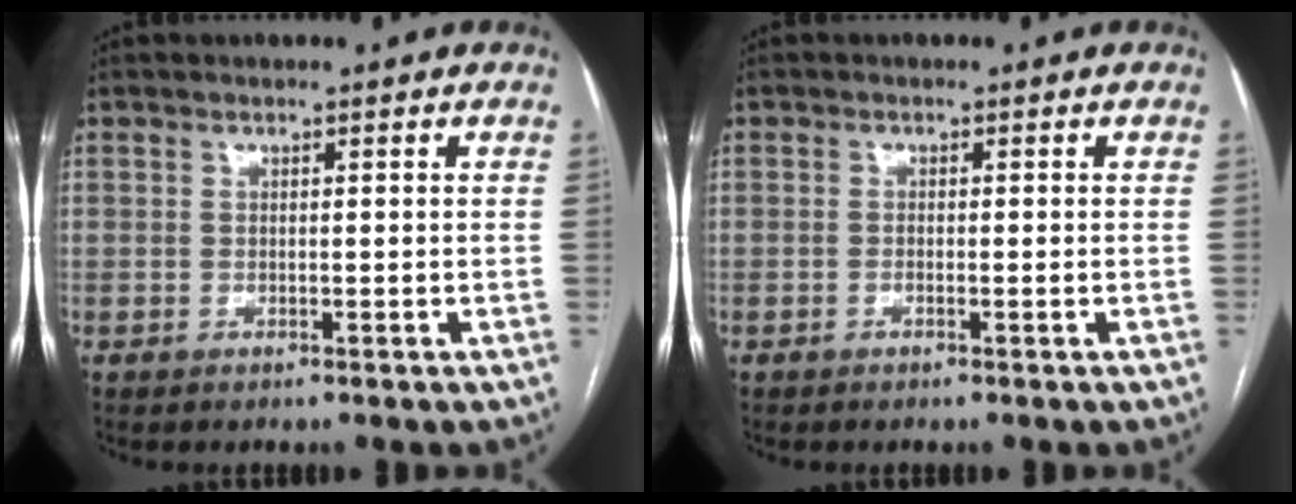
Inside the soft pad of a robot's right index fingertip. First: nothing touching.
{"total": 0.8, "force": [-0.4, 0.1, 0.7], "torque": [-0.014, 0.001, -0.006]}